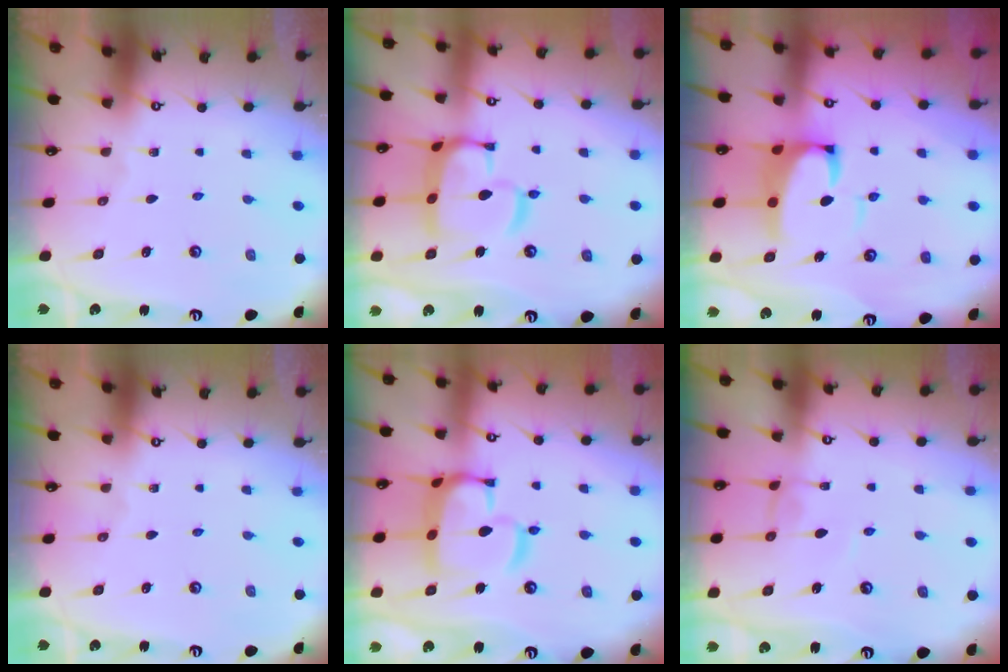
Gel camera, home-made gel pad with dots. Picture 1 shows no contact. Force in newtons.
{"total": 11.1, "press": 11.1, "slide": 1.4}
{"total": 6.0, "press": 5.9, "slide": 1.2}
{"total": 0.0}
{"total": 11.8, "press": 11.7, "slide": 1.3}
{"total": 2.0, "press": 2.0, "slide": 0.2}